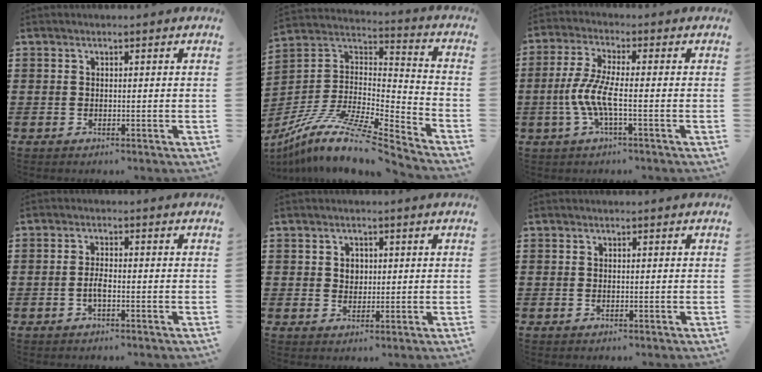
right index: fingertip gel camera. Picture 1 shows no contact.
{"total": 11.2, "force": [-8.6, 1.4, 6.9], "torque": [-0.143, 0.001, -0.173]}
{"total": 6.5, "force": [-1.9, 1.2, 6.1], "torque": [-0.150, -0.017, -0.046]}
{"total": 2.3, "force": [-0.9, 0.4, 2.1], "torque": [-0.054, -0.004, -0.021]}
{"total": 1.7, "force": [0.6, 1.4, 0.6], "torque": [-0.016, 0.009, 0.011]}
{"total": 0.0}